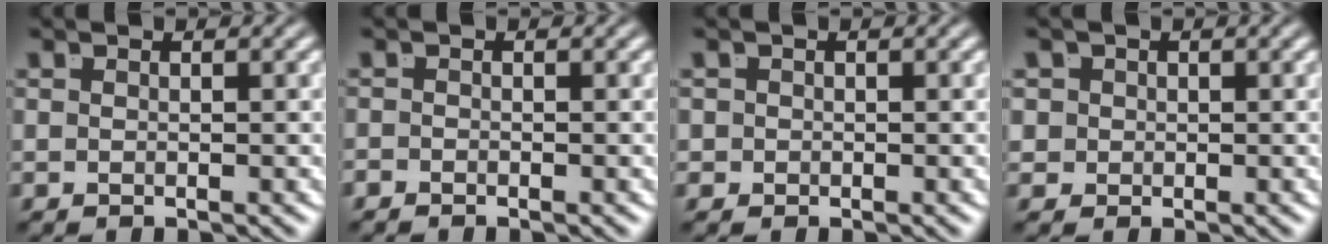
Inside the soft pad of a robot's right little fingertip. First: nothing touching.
{"total": 0.9, "force": [-0.8, -0.4, -0.1], "torque": [0.005, -0.009, -0.010]}
{"total": 1.2, "force": [-0.2, 1.2, 0.2], "torque": [-0.010, -0.009, -0.003]}
{"total": 3.9, "force": [0.2, 3.6, 1.4], "torque": [-0.045, -0.012, 0.005]}